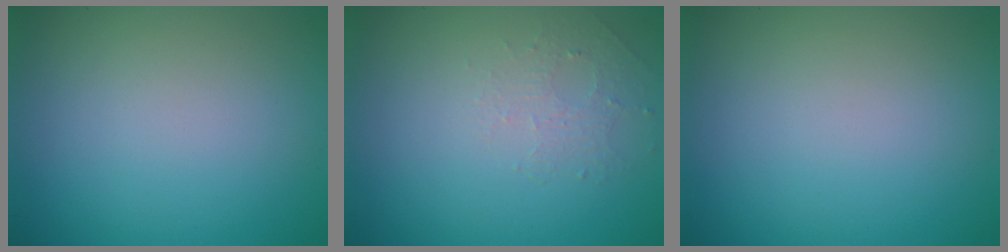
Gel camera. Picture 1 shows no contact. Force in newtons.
{"total": 1.3, "press": 0.7, "slide": 1.2}
{"total": 0.0}